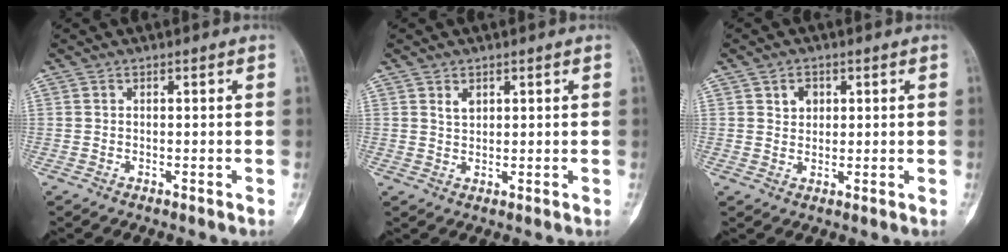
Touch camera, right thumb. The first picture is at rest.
{"total": 2.0, "force": [1.1, 1.3, 1.1], "torque": [-0.015, -0.007, 0.024]}
{"total": 3.0, "force": [1.2, 2.3, 1.4], "torque": [-0.008, -0.005, 0.020]}